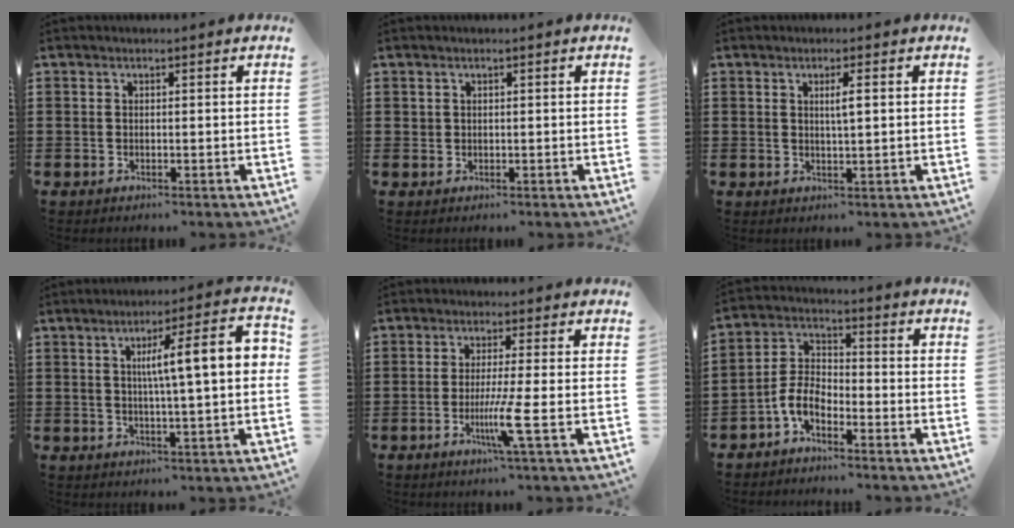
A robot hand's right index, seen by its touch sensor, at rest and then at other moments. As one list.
[{"total": 0.8, "force": [0.4, 0.6, 0.2], "torque": [-0.005, 0.002, 0.009]}, {"total": 2.3, "force": [0.6, 0.2, 2.2], "torque": [-0.044, 0.000, 0.007]}, {"total": 9.8, "force": [1.5, 1.0, 9.7], "torque": [-0.163, -0.001, 0.015]}, {"total": 6.3, "force": [-1.9, -0.8, 5.9], "torque": [-0.107, -0.024, -0.035]}, {"total": 5.3, "force": [-3.3, 2.4, 3.4], "torque": [-0.089, 0.004, -0.071]}]